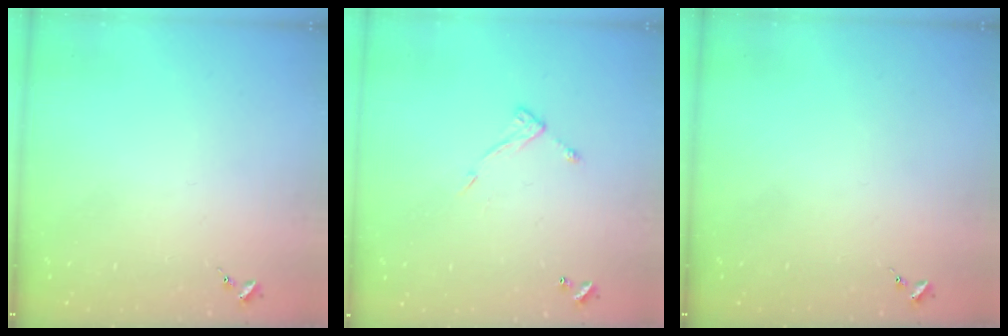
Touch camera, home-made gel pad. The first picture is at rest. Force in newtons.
{"total": 7.7, "press": 7.7, "slide": 0.6}
{"total": 0.0}